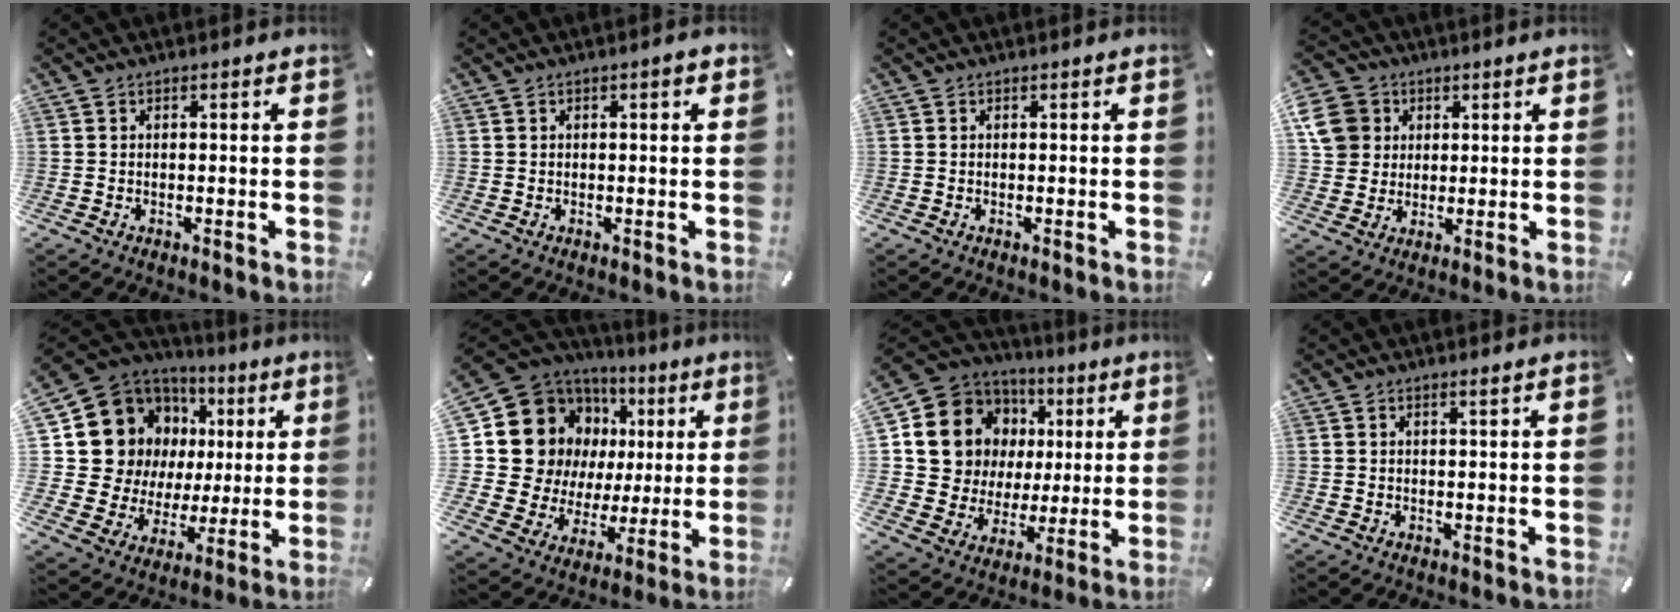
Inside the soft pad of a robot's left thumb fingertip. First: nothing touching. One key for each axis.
{"total": 1.5, "fx": 0.4, "fy": 0.5, "fz": 1.4, "tx": -0.027, "ty": 0.005, "tz": 0.006}
{"total": 0.0}
{"total": 9.6, "fx": 2.8, "fy": 8.6, "fz": 3.0, "tx": -0.071, "ty": 0.004, "tz": 0.057}
{"total": 16.2, "fx": 5.7, "fy": 13.9, "fz": 5.9, "tx": -0.098, "ty": -0.048, "tz": 0.134}
{"total": 18.3, "fx": 6.1, "fy": 15.3, "fz": 8.0, "tx": -0.137, "ty": -0.051, "tz": 0.136}
{"total": 13.9, "fx": 3.9, "fy": 12.9, "fz": 3.5, "tx": -0.058, "ty": -0.029, "tz": 0.093}
{"total": 1.0, "fx": 0.6, "fy": 0.0, "fz": 0.7, "tx": -0.014, "ty": -0.002, "tz": 0.011}